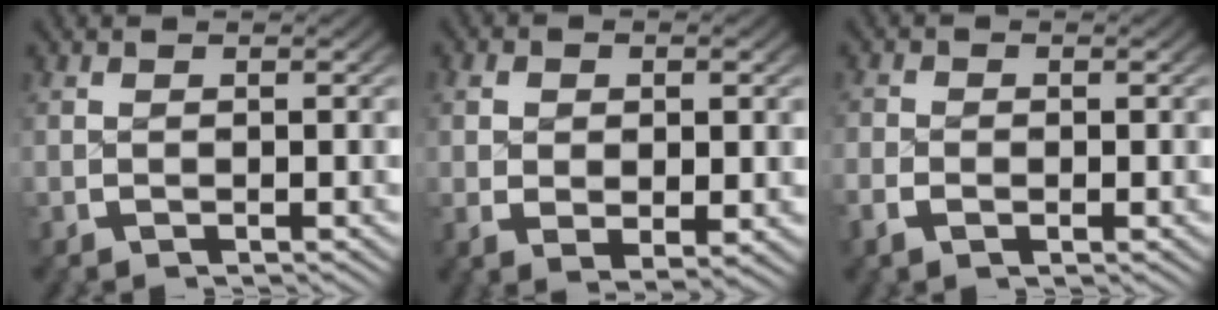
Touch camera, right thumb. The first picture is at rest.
{"total": 3.2, "force": [0.3, 1.9, 2.6], "torque": [-0.051, -0.013, 0.015]}
{"total": 1.5, "force": [-0.6, 1.1, 0.9], "torque": [-0.015, 0.004, -0.016]}